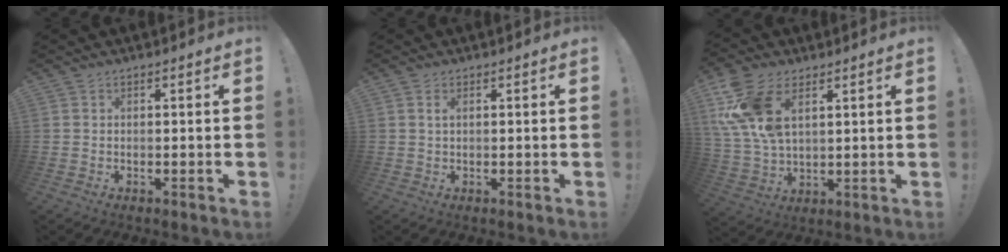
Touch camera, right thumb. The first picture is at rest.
{"total": 1.2, "force": [0.6, 0.4, 1.0], "torque": [-0.013, -0.001, 0.008]}
{"total": 15.1, "force": [6.4, 8.9, 10.4], "torque": [-0.212, -0.020, 0.123]}